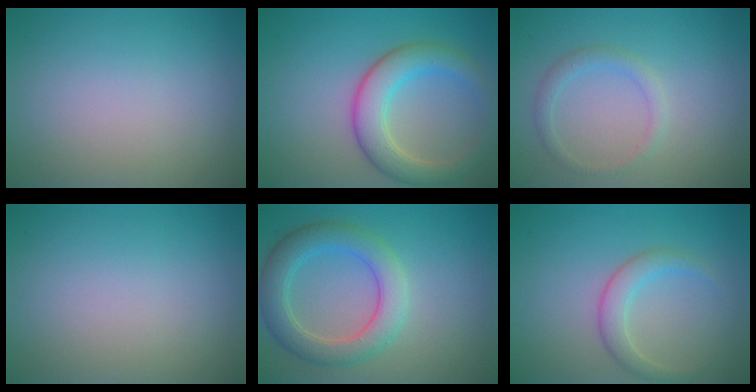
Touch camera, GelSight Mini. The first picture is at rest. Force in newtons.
{"total": 5.0, "press": 5.0, "slide": 0.1}
{"total": 1.5, "press": 1.5, "slide": 0.1}
{"total": 0.0}
{"total": 5.0, "press": 5.0, "slide": 0.4}
{"total": 2.4, "press": 2.4, "slide": 0.1}